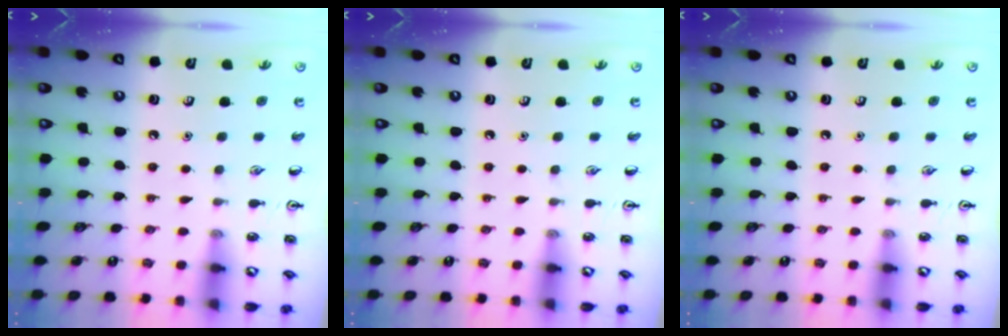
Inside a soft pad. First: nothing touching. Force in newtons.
{"total": 0.0}
{"total": 0.0}